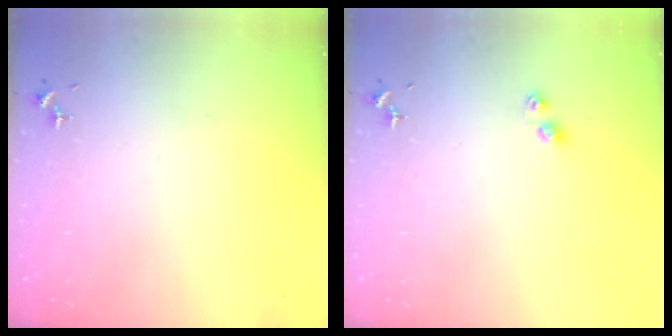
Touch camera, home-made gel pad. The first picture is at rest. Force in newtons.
{"total": 4.3, "press": 4.3, "slide": 0.6}